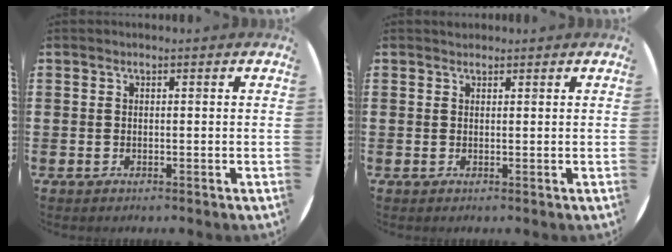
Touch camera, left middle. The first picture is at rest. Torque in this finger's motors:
{"motor_torque": [0.24, -0.21, -0.01, 0.00]}